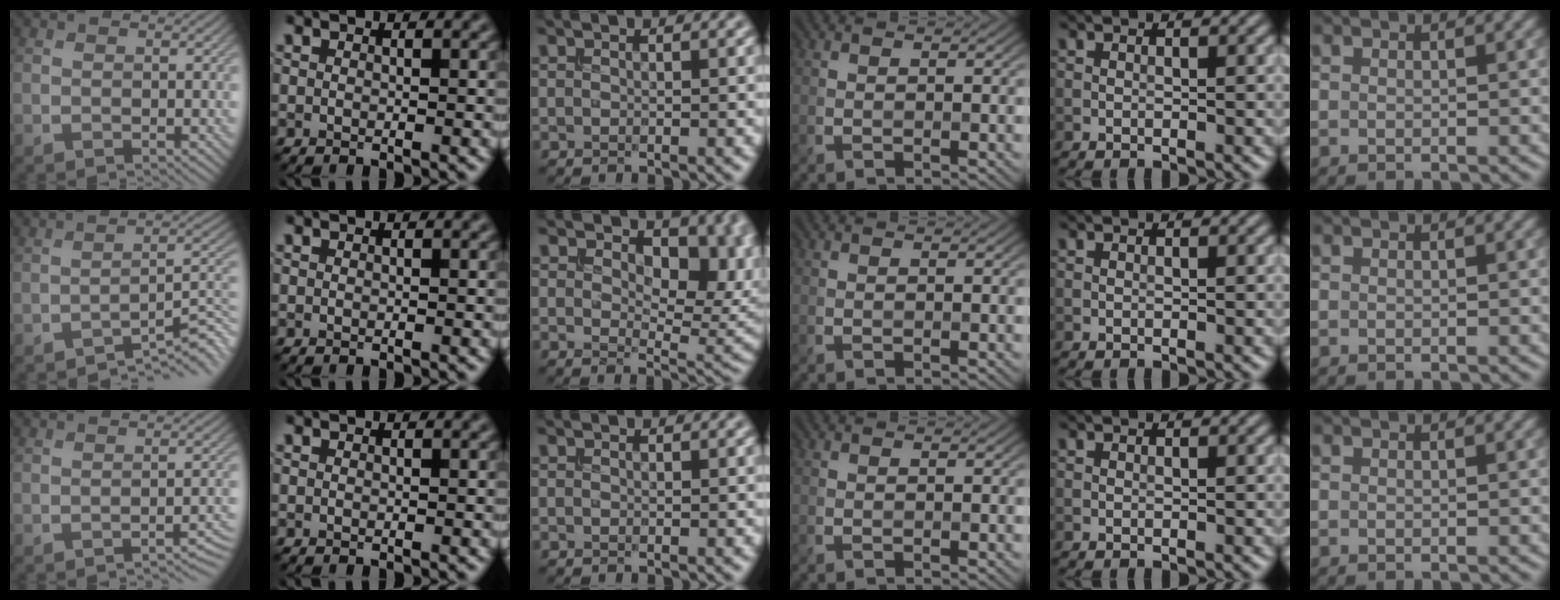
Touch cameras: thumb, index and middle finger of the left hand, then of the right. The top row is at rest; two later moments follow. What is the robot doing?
{"motion": "extract", "object": "bucket"}